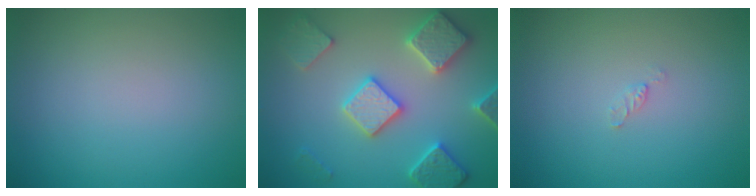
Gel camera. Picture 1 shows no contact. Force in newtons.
{"total": 5.8, "press": 5.6, "slide": 1.2}
{"total": 0.6, "press": 0.6, "slide": 0.1}